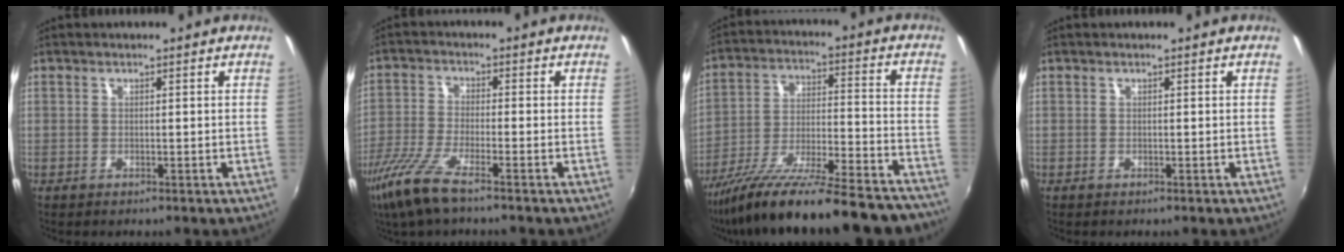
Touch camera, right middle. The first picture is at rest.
{"total": 9.0, "force": [-6.3, 1.2, 6.3], "torque": [-0.148, -0.021, -0.128]}
{"total": 26.8, "force": [-22.7, 4.1, 13.6], "torque": [-0.232, -0.059, -0.336]}
{"total": 0.0}